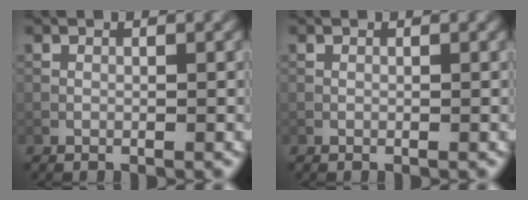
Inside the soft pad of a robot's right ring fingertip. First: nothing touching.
{"total": 0.0}